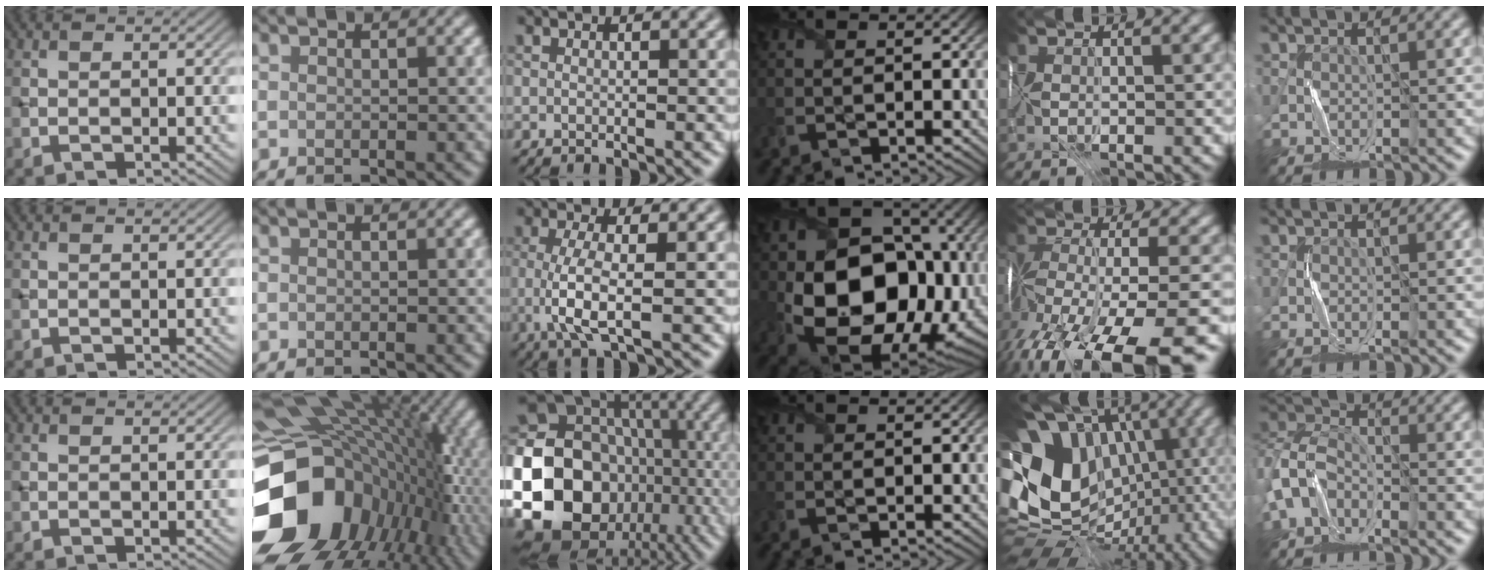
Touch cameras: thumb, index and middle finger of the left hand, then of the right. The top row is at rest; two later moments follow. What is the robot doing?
{"motion": "fold", "object": "map"}